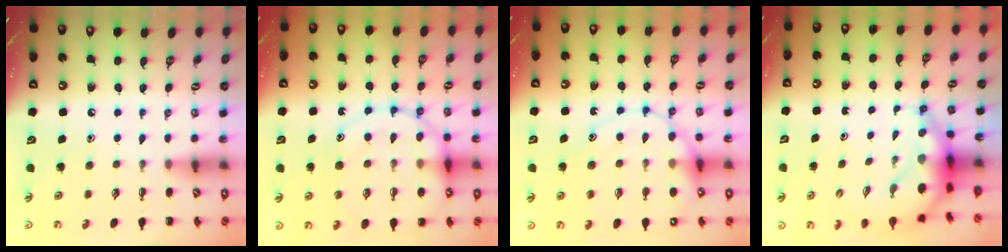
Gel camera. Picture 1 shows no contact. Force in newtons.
{"total": 16.6, "press": 16.4, "slide": 2.7}
{"total": 14.5, "press": 14.4, "slide": 2.1}
{"total": 8.3, "press": 8.0, "slide": 2.1}